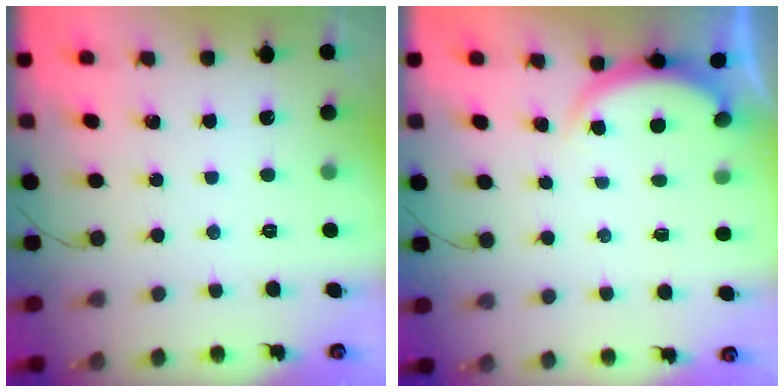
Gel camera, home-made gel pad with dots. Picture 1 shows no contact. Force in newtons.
{"total": 2.5, "press": 2.4, "slide": 0.6}